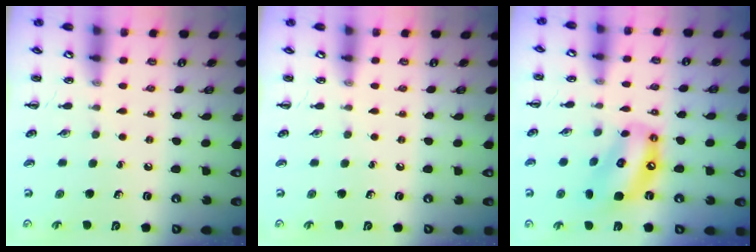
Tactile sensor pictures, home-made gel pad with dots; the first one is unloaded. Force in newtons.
{"total": 0.0}
{"total": 12.0, "press": 11.7, "slide": 2.6}